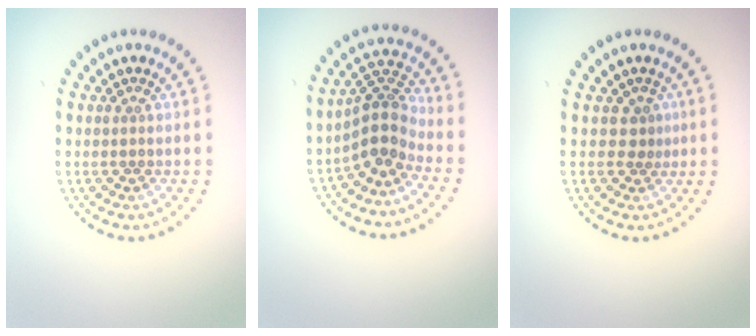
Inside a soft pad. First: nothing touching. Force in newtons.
{"total": 3.7, "press": 2.8, "slide": 2.4}
{"total": 1.4, "press": 0.9, "slide": 1.0}